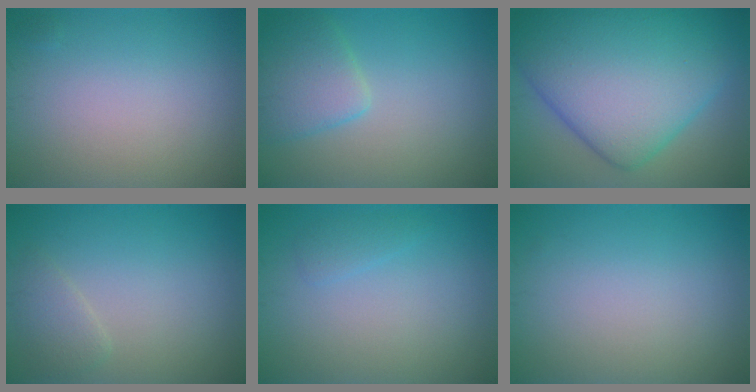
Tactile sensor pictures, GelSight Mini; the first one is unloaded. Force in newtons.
{"total": 3.6, "press": 3.5, "slide": 0.2}
{"total": 15.0, "press": 15.0, "slide": 0.1}
{"total": 1.6, "press": 1.6, "slide": 0.2}
{"total": 1.0, "press": 1.0, "slide": 0.1}
{"total": 0.0}